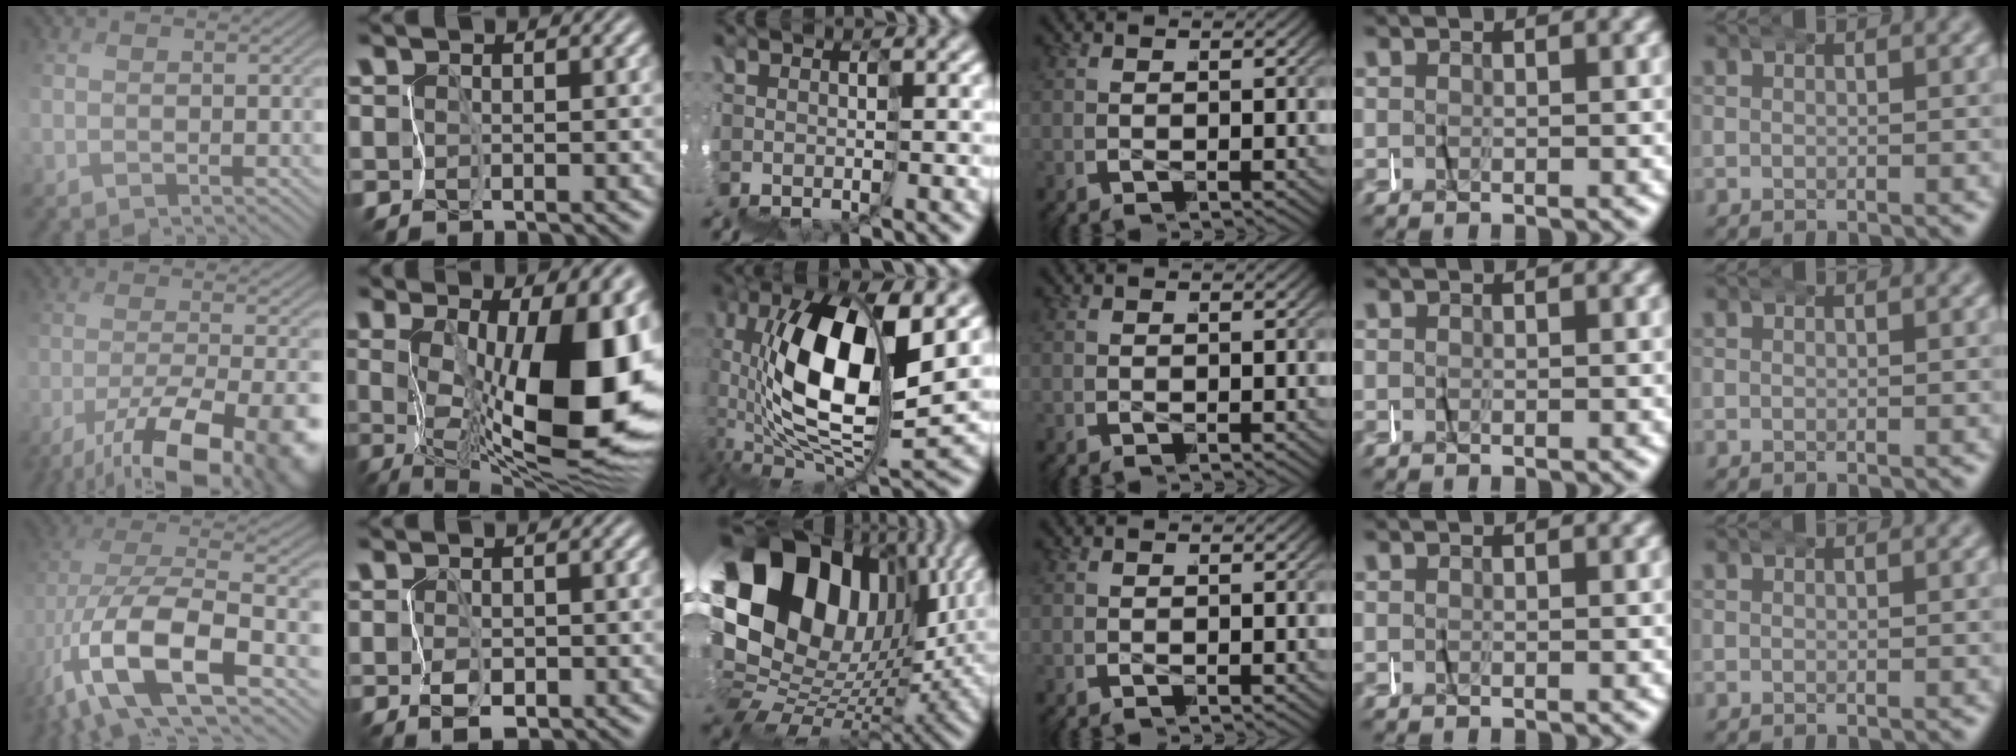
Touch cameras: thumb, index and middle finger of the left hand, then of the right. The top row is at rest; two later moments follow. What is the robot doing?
{"motion": "wrap", "object": "felt sheet"}